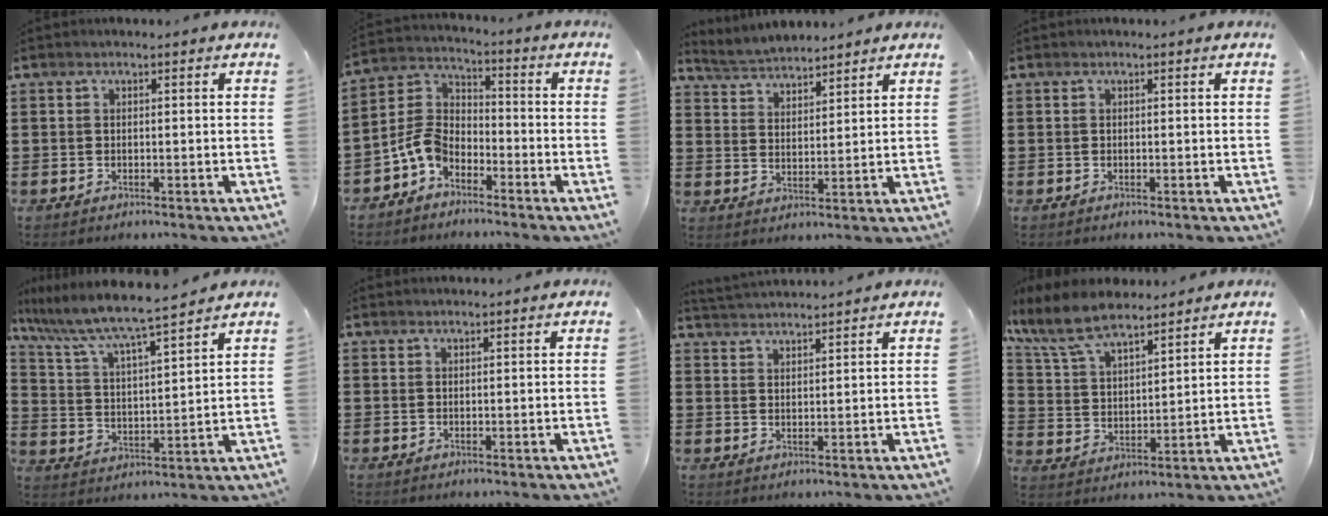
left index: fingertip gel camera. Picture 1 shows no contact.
{"total": 6.3, "force": [-3.9, 3.8, 3.1], "torque": [-0.103, -0.003, -0.090]}
{"total": 3.6, "force": [3.6, 0.4, -0.1], "torque": [-0.016, -0.013, 0.064]}
{"total": 0.0}
{"total": 6.5, "force": [5.9, 0.0, 2.7], "torque": [-0.080, -0.039, 0.094]}
{"total": 0.5, "force": [0.5, 0.1, 0.0], "torque": [-0.002, 0.001, 0.011]}
{"total": 2.4, "force": [2.4, -0.2, -0.3], "torque": [-0.003, -0.006, 0.046]}
{"total": 8.9, "force": [7.7, 2.4, 3.8], "torque": [-0.104, -0.022, 0.141]}